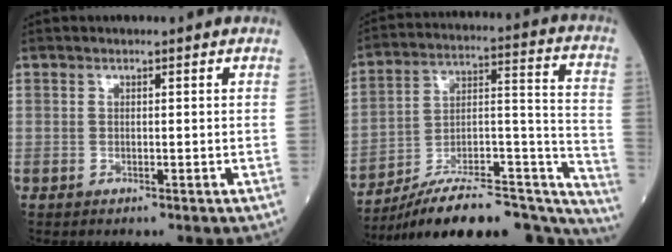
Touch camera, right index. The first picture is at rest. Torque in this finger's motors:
{"motor_torque": [0.38, -1.76, 0.35, 0.01]}